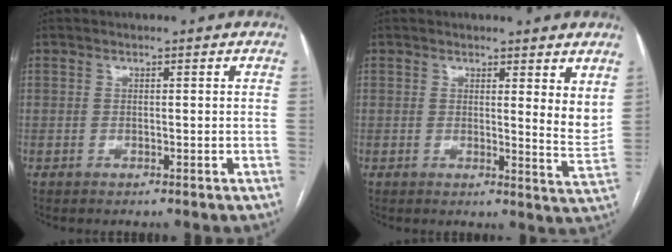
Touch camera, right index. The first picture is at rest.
{"total": 5.3, "force": [3.2, 0.5, 4.2], "torque": [-0.054, -0.030, 0.037]}